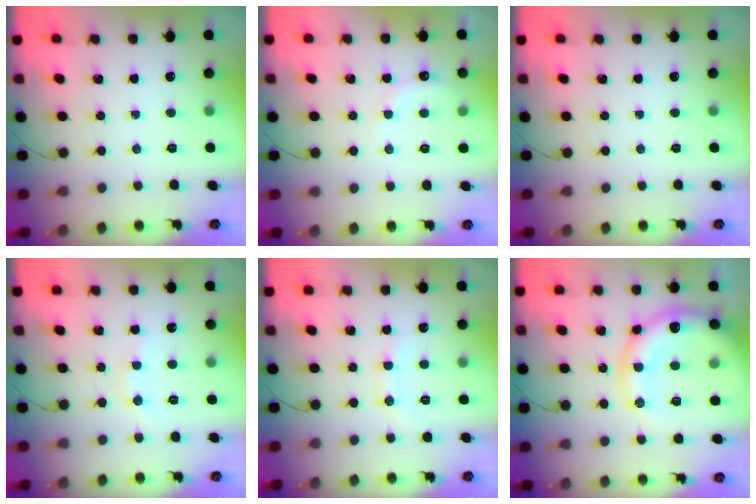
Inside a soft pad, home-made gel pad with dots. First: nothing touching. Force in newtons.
{"total": 6.4, "press": 6.2, "slide": 1.3}
{"total": 0.0}
{"total": 4.9, "press": 4.7, "slide": 1.5}
{"total": 7.3, "press": 7.2, "slide": 1.3}
{"total": 18.3, "press": 17.8, "slide": 4.0}